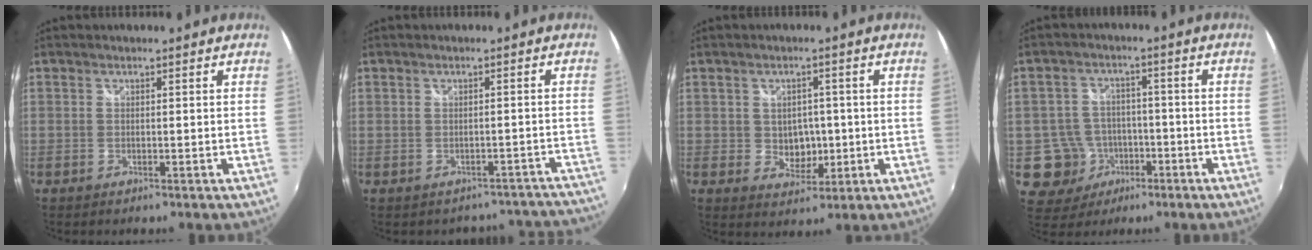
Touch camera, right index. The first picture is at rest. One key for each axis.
{"total": 9.5, "fx": -8.4, "fy": 4.4, "fz": 0.2, "tx": 0.020, "ty": 0.045, "tz": -0.079}
{"total": 4.9, "fx": -0.2, "fy": 4.2, "fz": 2.5, "tx": -0.041, "ty": 0.004, "tz": 0.005}
{"total": 9.3, "fx": -3.0, "fy": 8.7, "fz": 1.4, "tx": -0.054, "ty": 0.022, "tz": -0.034}